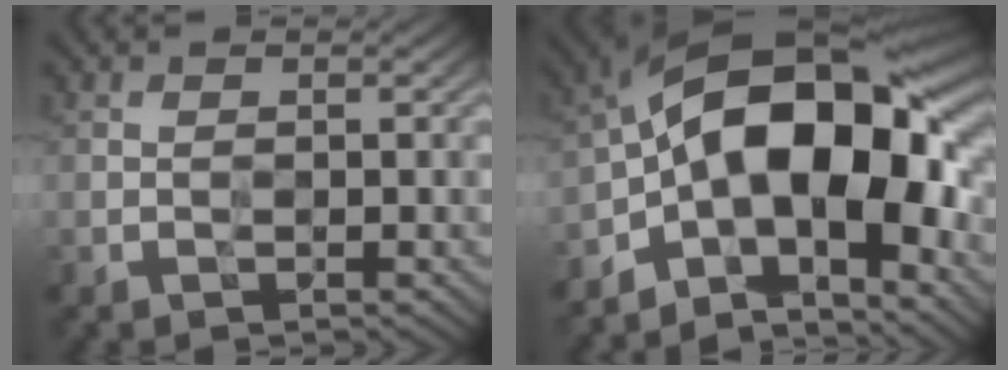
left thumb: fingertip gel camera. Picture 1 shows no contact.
{"total": 17.7, "force": [-4.3, 8.2, 15.1], "torque": [-0.232, 0.008, -0.079]}